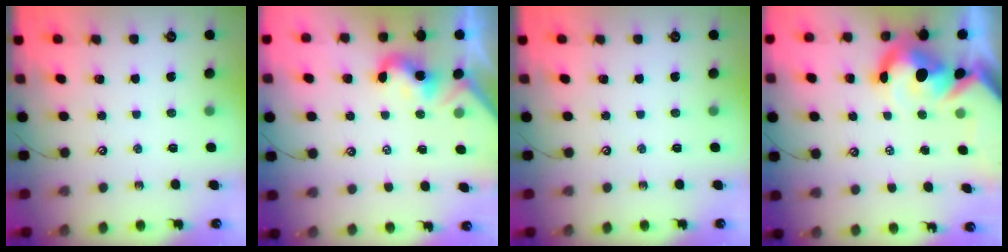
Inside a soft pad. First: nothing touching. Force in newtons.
{"total": 0.8, "press": 0.7, "slide": 0.5}
{"total": 0.0}
{"total": 13.7, "press": 13.6, "slide": 1.9}